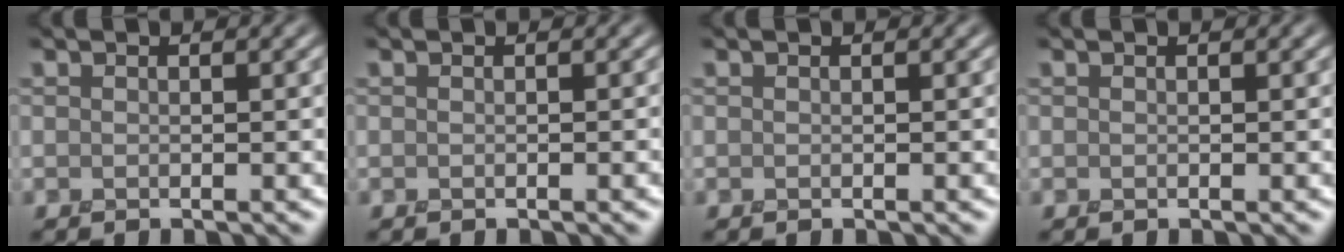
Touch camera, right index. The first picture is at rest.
{"total": 0.7, "force": [-0.5, 0.1, 0.5], "torque": [-0.009, -0.004, -0.007]}
{"total": 0.0}
{"total": 0.0}